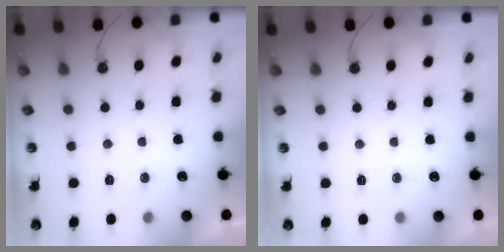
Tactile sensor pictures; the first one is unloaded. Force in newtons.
{"total": 0.0}